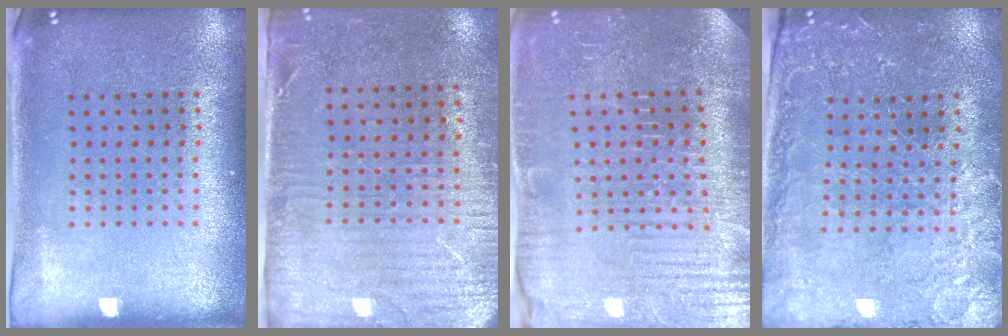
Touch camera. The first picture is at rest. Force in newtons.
{"total": 3.1, "press": 2.6, "slide": 1.6}
{"total": 4.0, "press": 3.9, "slide": 1.0}
{"total": 0.7, "press": 0.6, "slide": 0.4}